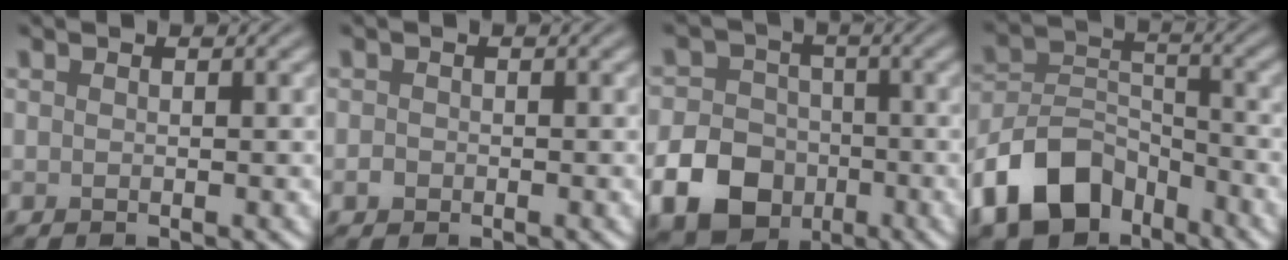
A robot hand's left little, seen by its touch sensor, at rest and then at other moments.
{"total": 0.7, "force": [-0.3, 0.6, 0.2], "torque": [-0.003, -0.001, -0.008]}
{"total": 11.8, "force": [-4.9, 9.9, 4.3], "torque": [-0.074, -0.044, -0.112]}
{"total": 8.6, "force": [-5.4, 5.3, 4.1], "torque": [-0.072, 0.000, -0.117]}